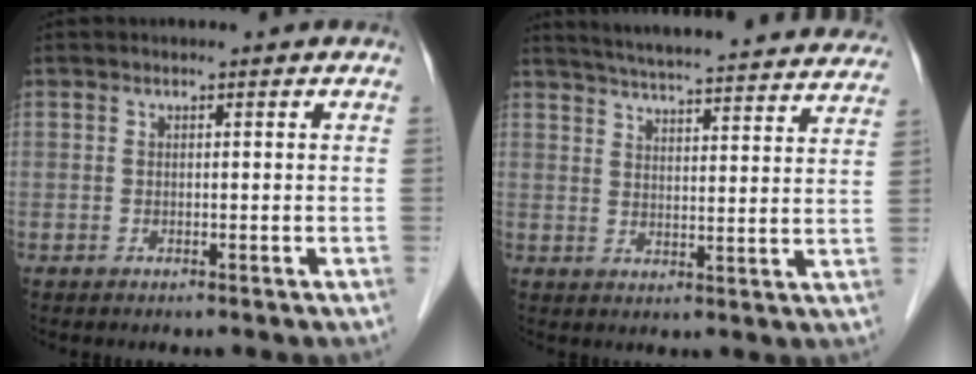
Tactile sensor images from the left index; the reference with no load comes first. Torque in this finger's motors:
{"motor_torque": [-0.59, -0.60, 0.14, 0.08]}